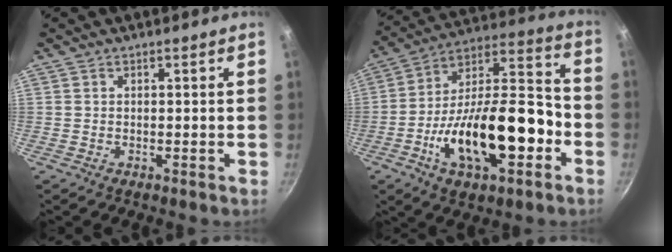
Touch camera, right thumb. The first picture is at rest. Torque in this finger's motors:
{"motor_torque": [2.48, 2.53, 1.84, -0.93, 0.22]}